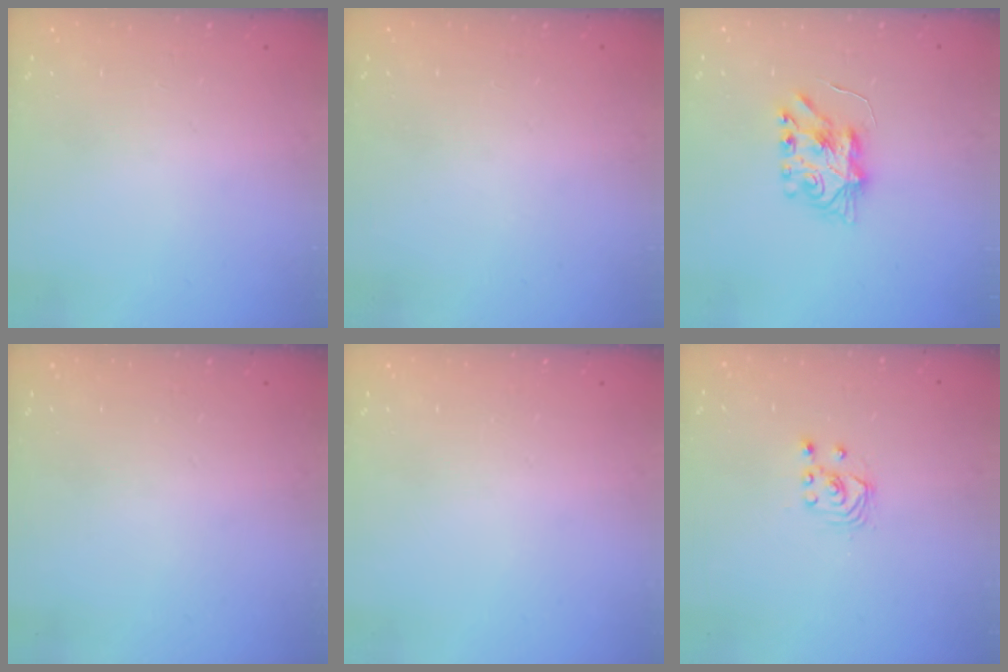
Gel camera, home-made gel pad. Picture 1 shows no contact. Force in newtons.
{"total": 0.0}
{"total": 7.4, "press": 7.4, "slide": 0.4}
{"total": 0.0}
{"total": 0.0}
{"total": 1.7, "press": 1.7, "slide": 0.2}